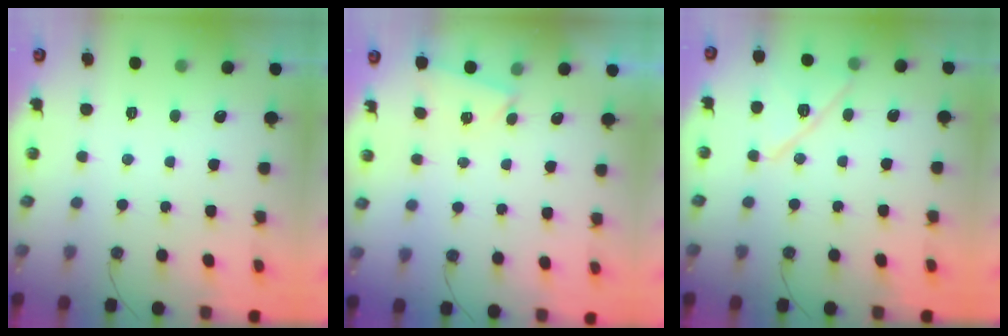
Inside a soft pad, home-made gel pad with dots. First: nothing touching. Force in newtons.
{"total": 2.1, "press": 1.7, "slide": 1.3}
{"total": 13.2, "press": 13.2, "slide": 0.6}